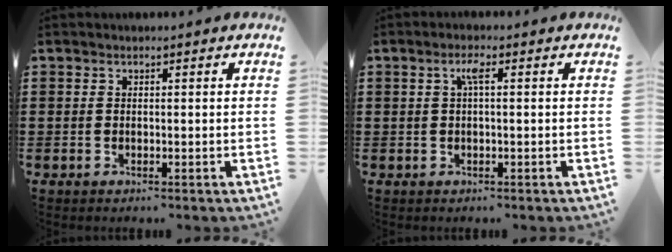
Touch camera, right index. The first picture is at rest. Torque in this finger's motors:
{"motor_torque": [0.50, -0.21, 0.12, 0.06]}